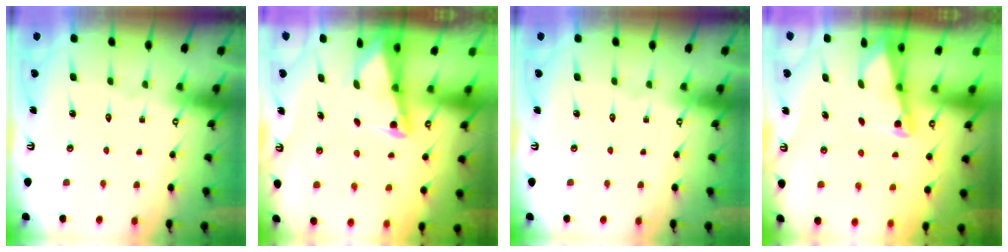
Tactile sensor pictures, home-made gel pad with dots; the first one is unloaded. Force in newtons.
{"total": 2.5, "press": 2.4, "slide": 0.6}
{"total": 0.0}
{"total": 2.0, "press": 2.0, "slide": 0.3}